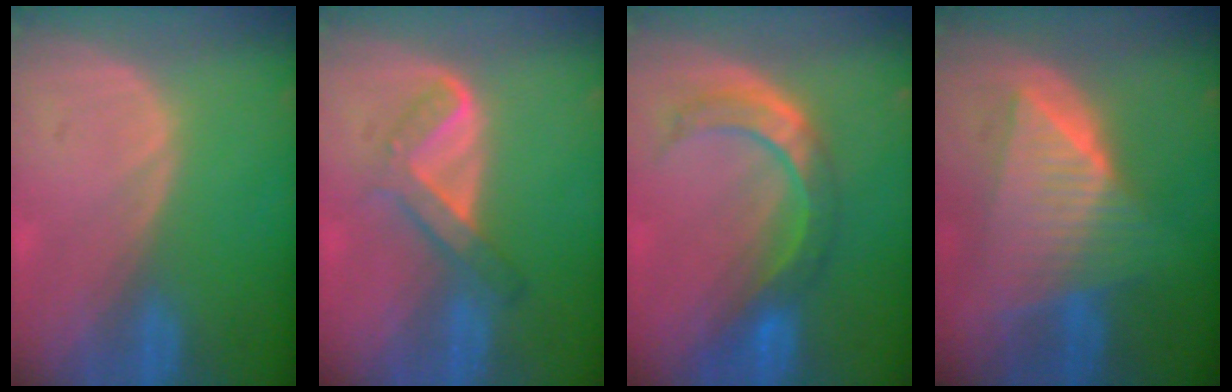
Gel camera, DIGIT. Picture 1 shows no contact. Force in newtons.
{"total": 5.2, "press": 5.0, "slide": 1.5}
{"total": 7.4, "press": 7.0, "slide": 2.4}
{"total": 9.2, "press": 9.2, "slide": 0.5}